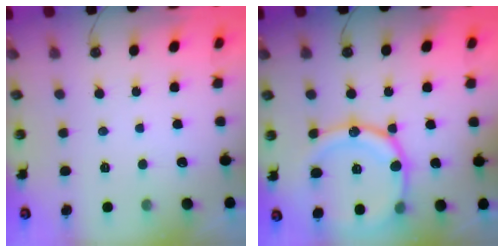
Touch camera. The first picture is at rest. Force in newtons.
{"total": 18.7, "press": 18.4, "slide": 3.3}